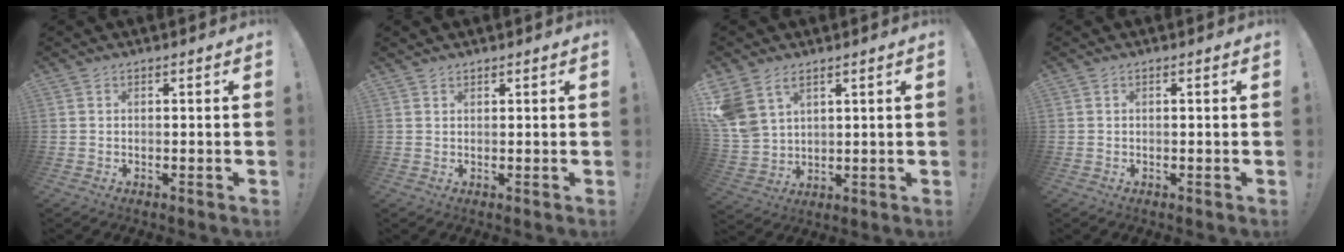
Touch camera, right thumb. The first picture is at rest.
{"total": 1.2, "force": [1.1, 0.5, 0.1], "torque": [0.004, -0.004, 0.020]}
{"total": 8.2, "force": [5.2, 5.2, 3.6], "torque": [-0.072, -0.027, 0.107]}
{"total": 0.0}